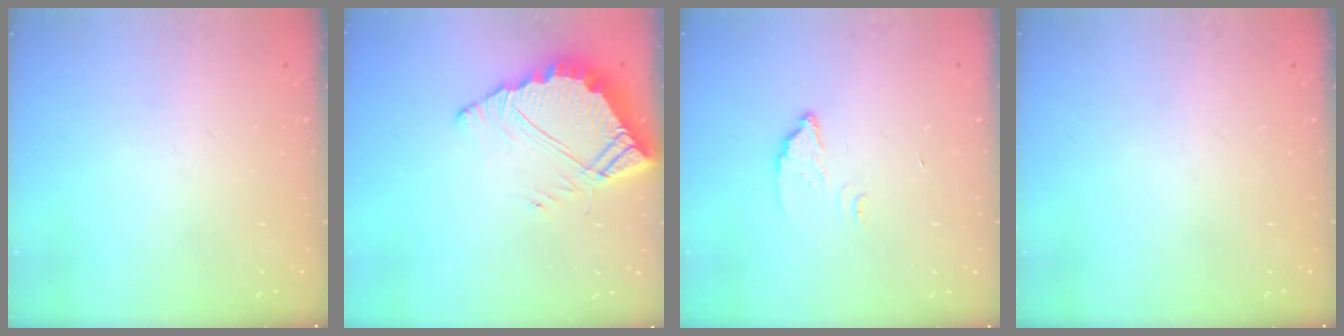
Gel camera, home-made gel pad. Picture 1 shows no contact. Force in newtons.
{"total": 8.5, "press": 8.5, "slide": 0.8}
{"total": 2.9, "press": 2.9, "slide": 0.4}
{"total": 0.0}